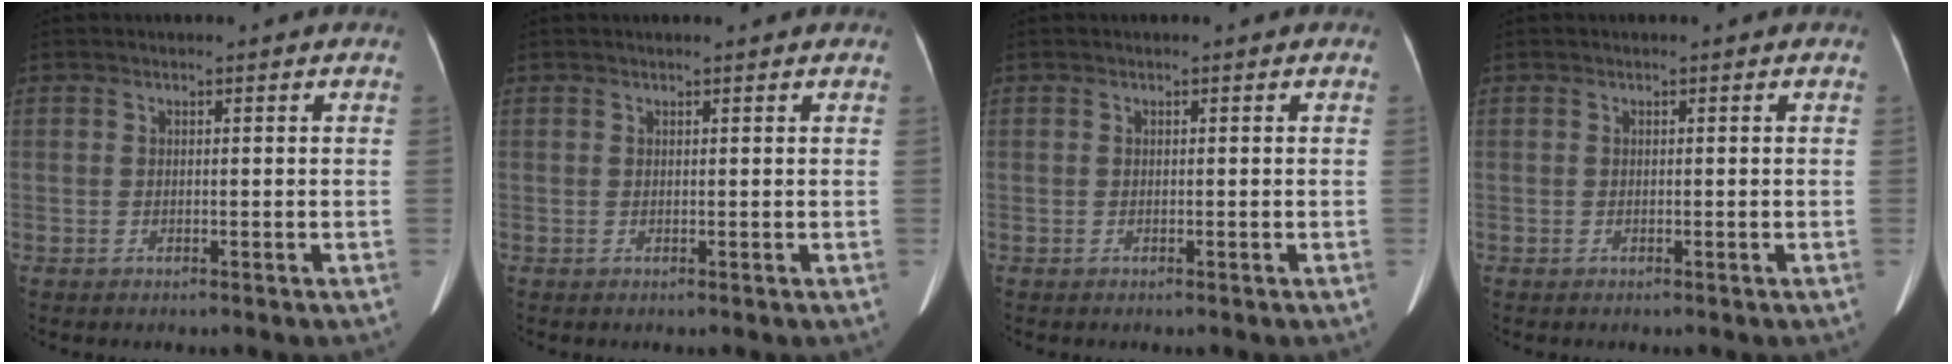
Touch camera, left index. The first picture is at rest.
{"total": 1.4, "force": [1.2, 0.1, 0.6], "torque": [-0.009, 0.017, 0.019]}
{"total": 0.0}
{"total": 0.0}